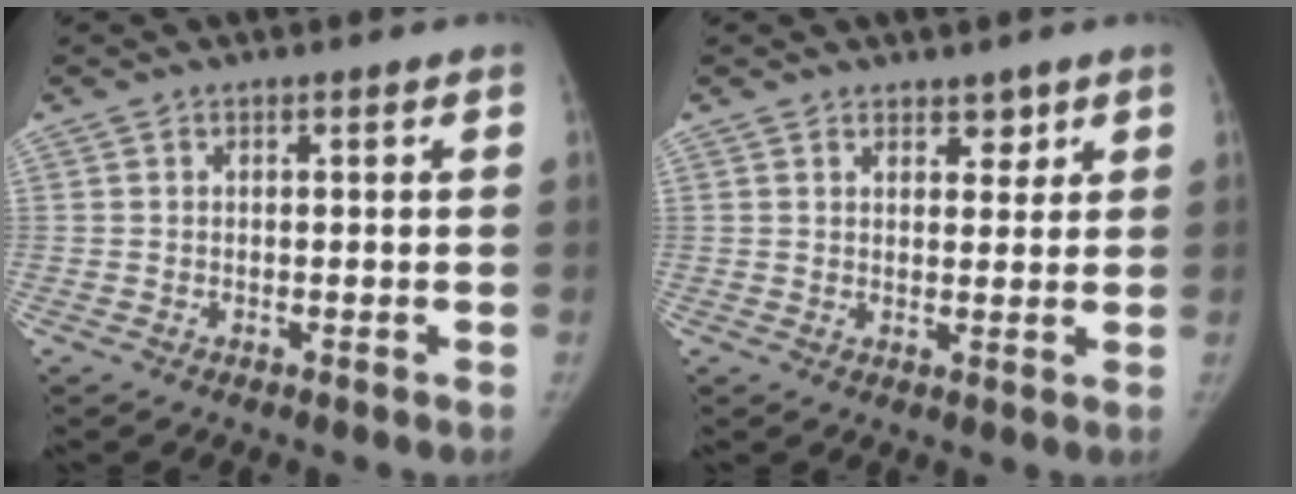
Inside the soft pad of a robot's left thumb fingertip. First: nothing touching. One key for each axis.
{"total": 2.9, "fx": 2.0, "fy": 1.6, "fz": 1.3, "tx": 0.002, "ty": -0.013, "tz": 0.032}